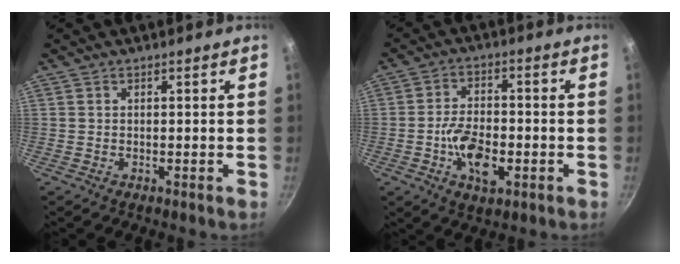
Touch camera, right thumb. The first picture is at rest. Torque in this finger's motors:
{"motor_torque": [2.63, 2.38, -0.05, 0.03, 0.39]}